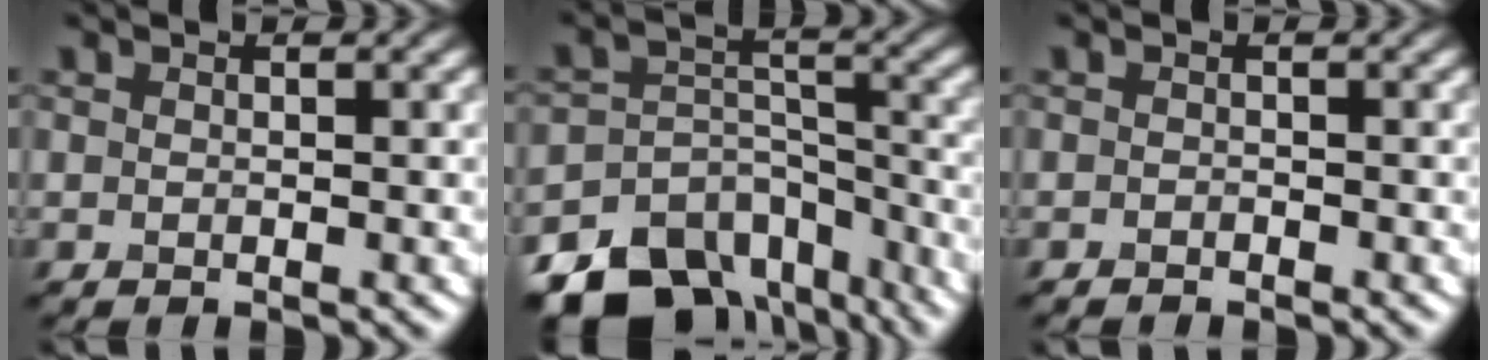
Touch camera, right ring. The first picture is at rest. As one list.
[{"total": 13.4, "force": [-10.4, 7.7, 3.4], "torque": [-0.057, -0.003, -0.142]}, {"total": 0.5, "force": [-0.4, 0.0, -0.3], "torque": [0.008, 0.000, -0.008]}]